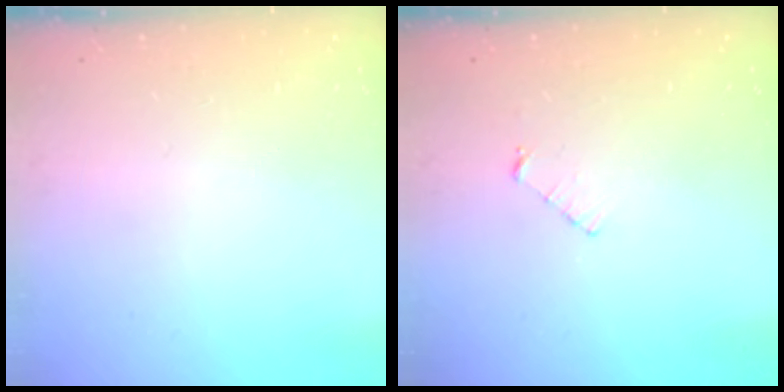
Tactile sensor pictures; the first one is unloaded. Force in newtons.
{"total": 3.3, "press": 3.2, "slide": 0.3}